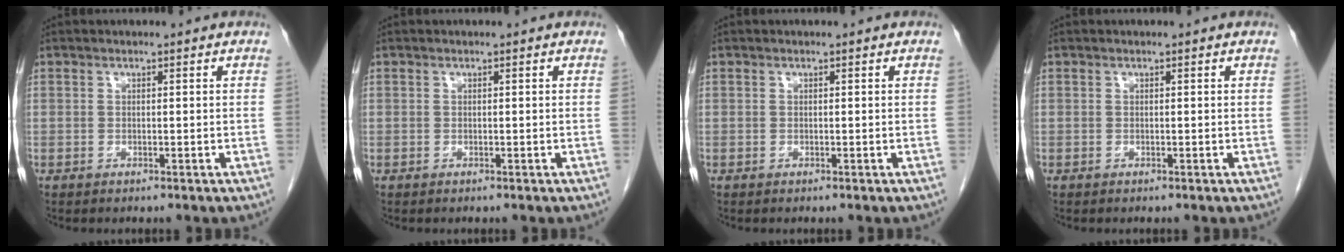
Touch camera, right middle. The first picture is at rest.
{"total": 0.0}
{"total": 0.0}
{"total": 0.0}